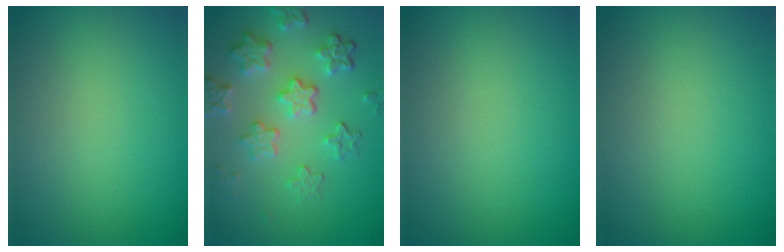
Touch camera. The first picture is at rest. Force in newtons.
{"total": 5.8, "press": 4.4, "slide": 3.8}
{"total": 0.0}
{"total": 0.0}